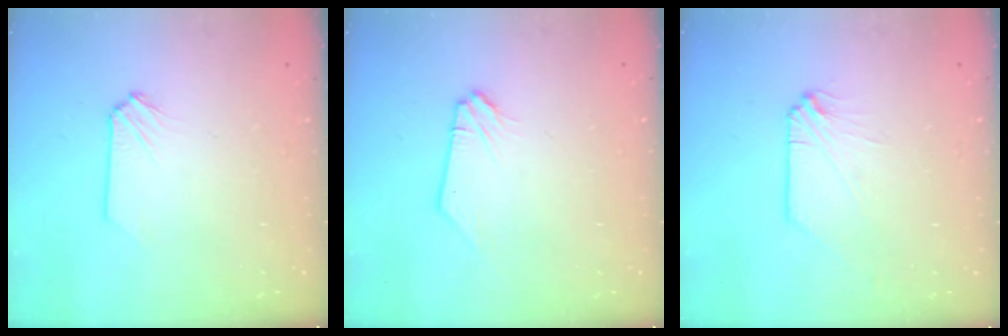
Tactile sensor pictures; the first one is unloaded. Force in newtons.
{"total": 0.0}
{"total": 0.0}